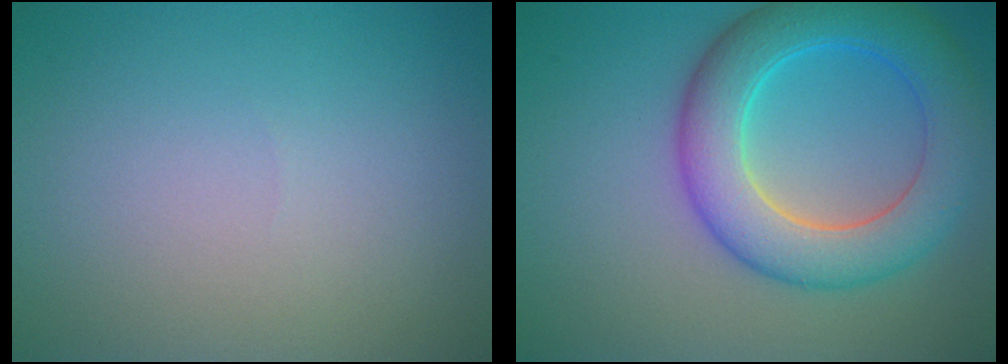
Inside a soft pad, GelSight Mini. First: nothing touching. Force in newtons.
{"total": 7.7, "press": 7.7, "slide": 0.1}